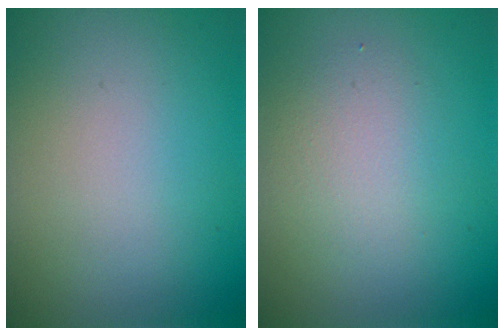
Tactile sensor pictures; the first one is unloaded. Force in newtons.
{"total": 2.6, "press": 2.6, "slide": 0.1}